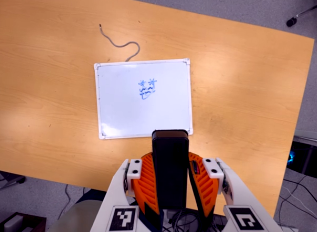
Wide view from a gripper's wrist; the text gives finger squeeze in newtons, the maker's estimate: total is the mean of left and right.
{"total": 9.2, "left": 7.3, "right": 11.1}